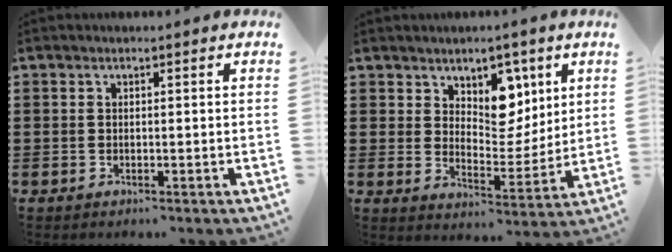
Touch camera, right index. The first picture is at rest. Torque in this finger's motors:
{"motor_torque": [0.12, 0.21, 0.20, 0.01]}